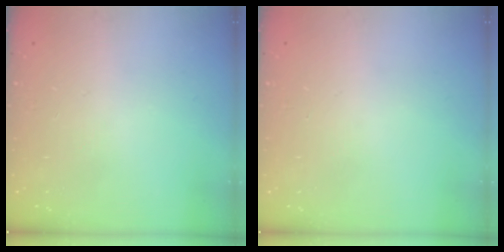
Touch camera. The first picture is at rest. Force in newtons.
{"total": 0.0}